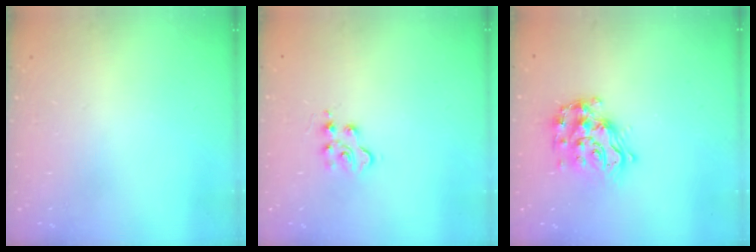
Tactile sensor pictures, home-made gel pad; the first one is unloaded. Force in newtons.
{"total": 4.6, "press": 4.5, "slide": 0.6}
{"total": 13.8, "press": 13.7, "slide": 0.9}